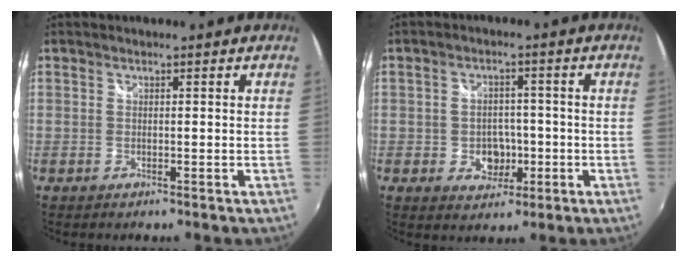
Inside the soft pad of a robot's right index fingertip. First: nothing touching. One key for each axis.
{"total": 5.6, "fx": -1.5, "fy": 4.7, "fz": 2.7, "tx": -0.055, "ty": 0.005, "tz": -0.014}